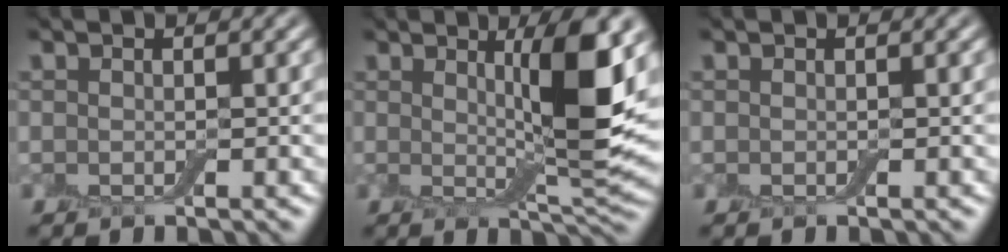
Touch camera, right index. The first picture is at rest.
{"total": 6.4, "force": [2.0, 0.7, 6.1], "torque": [-0.088, -0.008, 0.035]}
{"total": 0.0}